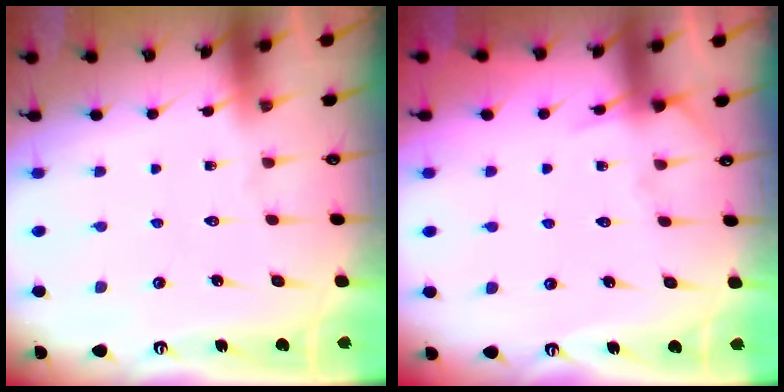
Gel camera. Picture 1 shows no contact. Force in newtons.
{"total": 4.6, "press": 4.5, "slide": 0.6}